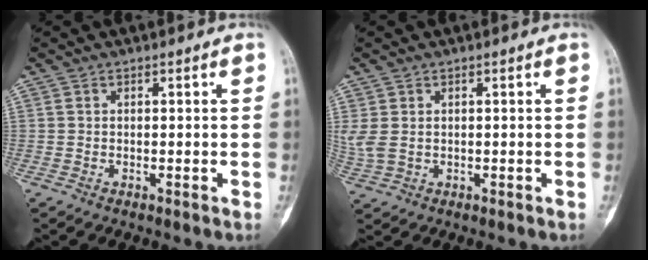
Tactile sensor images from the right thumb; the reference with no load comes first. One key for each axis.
{"total": 3.6, "fx": 0.5, "fy": 2.6, "fz": 2.4, "tx": -0.075, "ty": 0.003, "tz": 0.018}